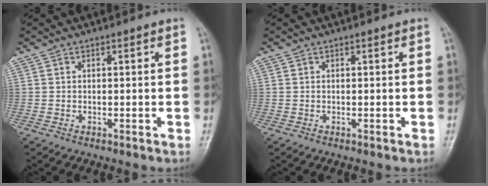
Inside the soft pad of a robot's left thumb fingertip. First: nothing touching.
{"total": 0.0}